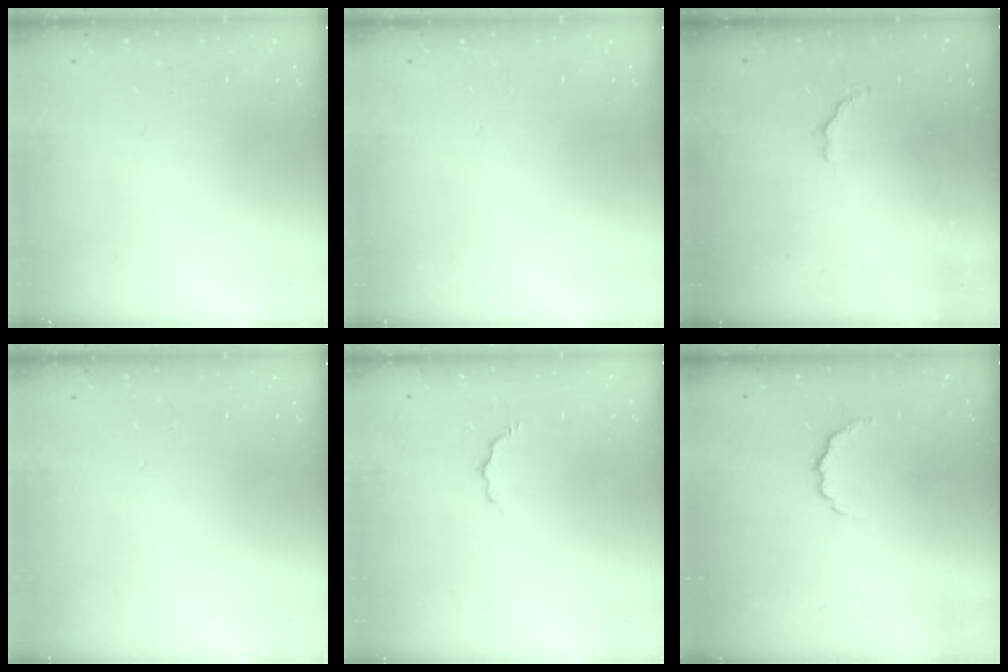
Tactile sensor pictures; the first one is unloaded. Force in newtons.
{"total": 0.0}
{"total": 2.6, "press": 2.5, "slide": 0.9}
{"total": 0.0}
{"total": 3.7, "press": 3.7, "slide": 0.8}
{"total": 3.6, "press": 3.5, "slide": 0.9}